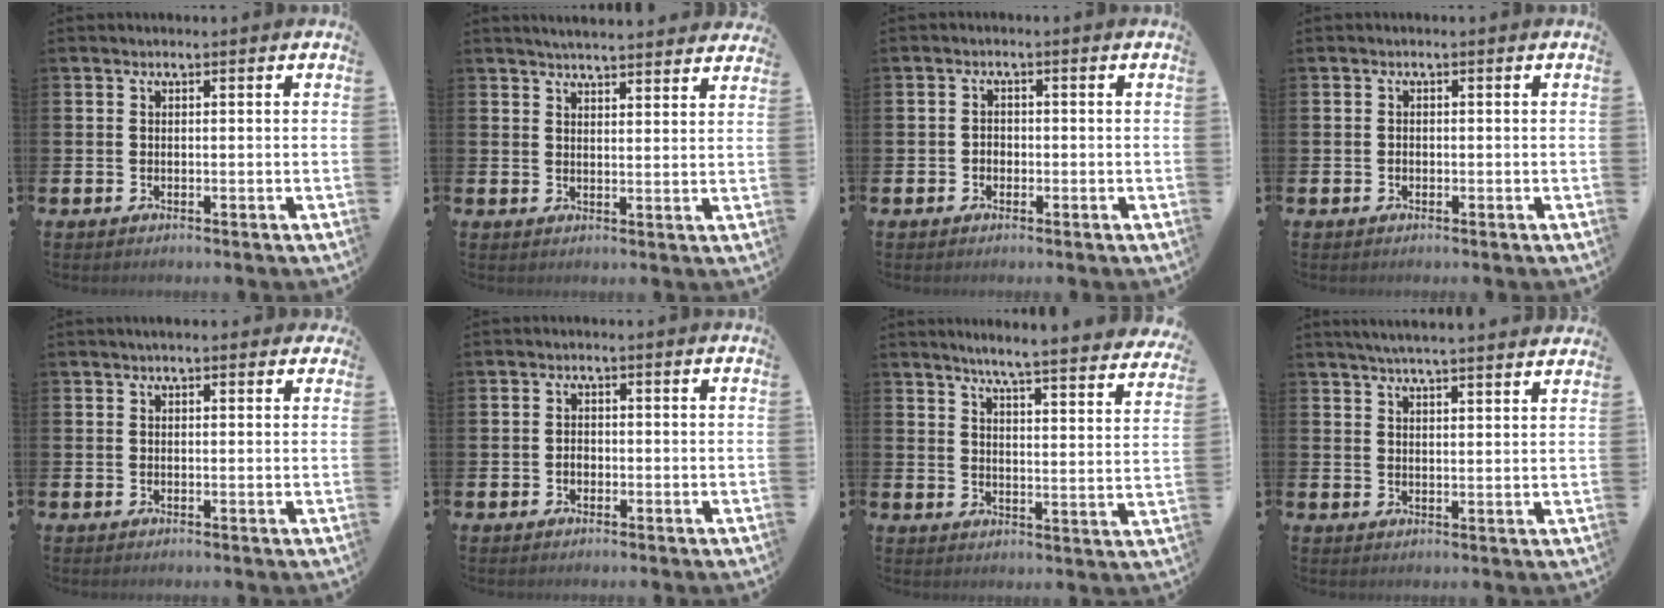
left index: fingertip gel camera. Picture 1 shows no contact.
{"total": 4.2, "force": [4.1, 0.0, 0.5], "torque": [-0.014, -0.021, 0.075]}
{"total": 1.3, "force": [-0.5, 1.1, 0.4], "torque": [-0.010, 0.006, -0.012]}
{"total": 0.6, "force": [-0.3, 0.5, 0.2], "torque": [-0.004, 0.004, -0.007]}
{"total": 1.4, "force": [1.1, 0.5, 0.6], "torque": [-0.011, 0.006, 0.019]}
{"total": 1.3, "force": [-0.4, 1.0, 0.8], "torque": [-0.015, 0.005, -0.010]}
{"total": 5.6, "force": [5.3, -0.4, 1.7], "torque": [-0.048, -0.047, 0.087]}
{"total": 4.6, "force": [4.4, -0.5, 1.0], "torque": [-0.028, -0.019, 0.078]}